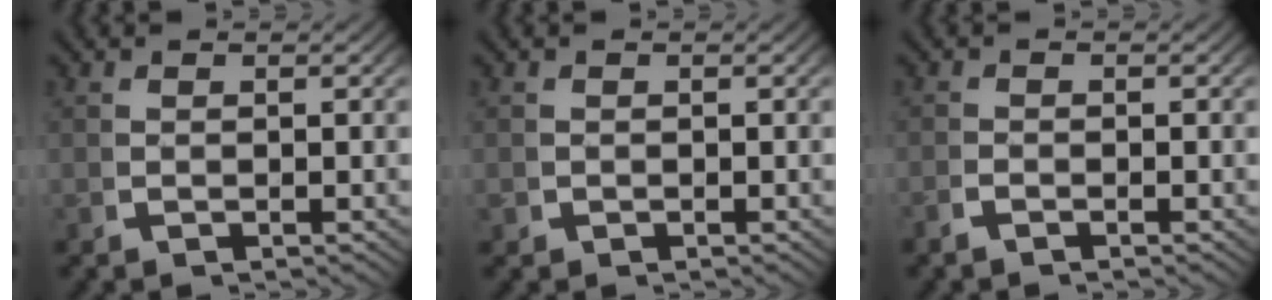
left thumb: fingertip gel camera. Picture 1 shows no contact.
{"total": 0.5, "force": [-0.1, 0.5, 0.0], "torque": [-0.002, -0.009, 0.001]}
{"total": 0.9, "force": [-0.8, 0.3, 0.2], "torque": [-0.001, -0.001, -0.020]}